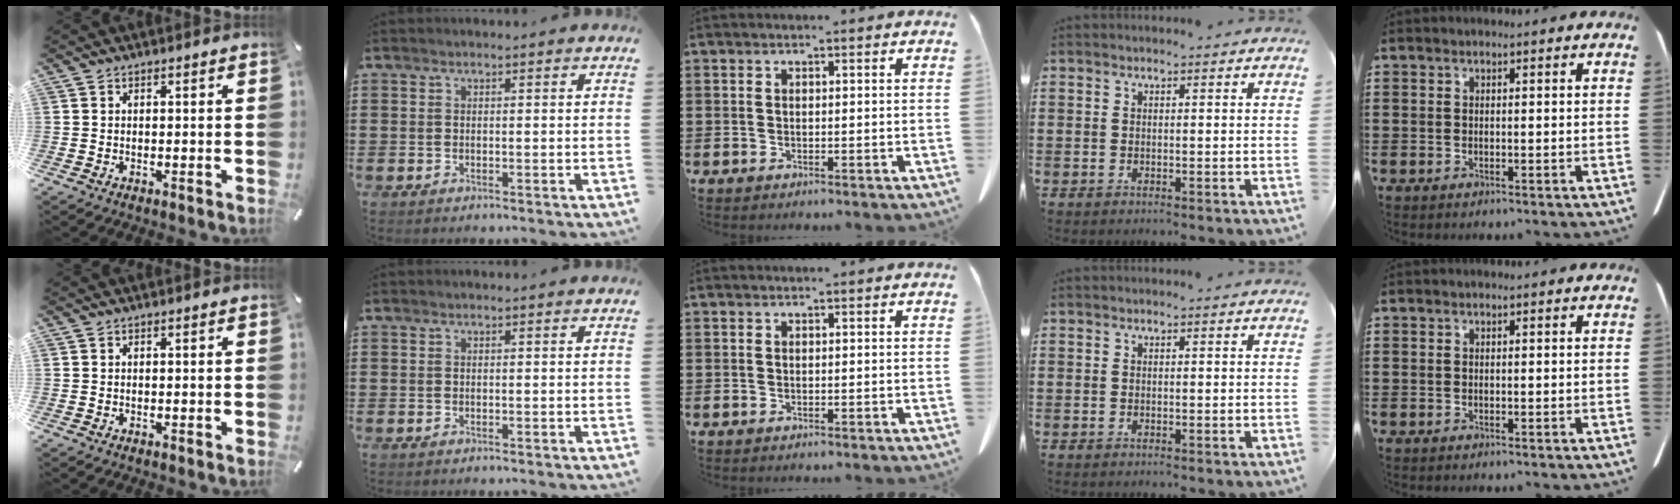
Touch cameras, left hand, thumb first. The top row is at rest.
{}